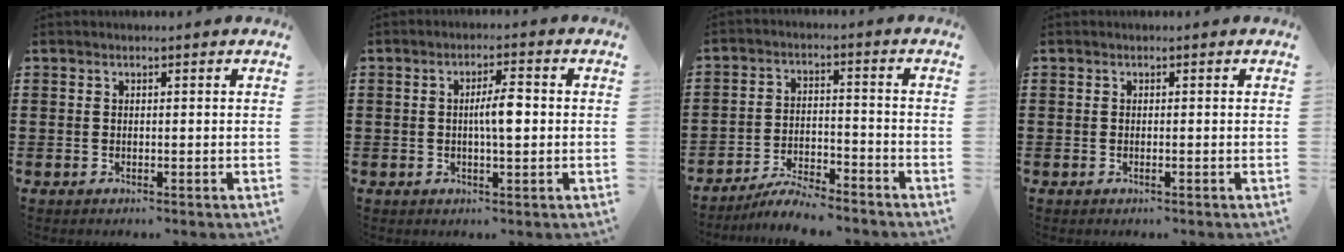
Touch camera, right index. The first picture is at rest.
{"total": 4.7, "force": [0.0, 1.1, 4.6], "torque": [-0.081, 0.002, -0.002]}
{"total": 5.4, "force": [-5.2, 0.3, 1.4], "torque": [-0.033, 0.003, -0.103]}
{"total": 0.5, "force": [-0.2, 0.0, 0.5], "torque": [-0.009, -0.003, -0.003]}